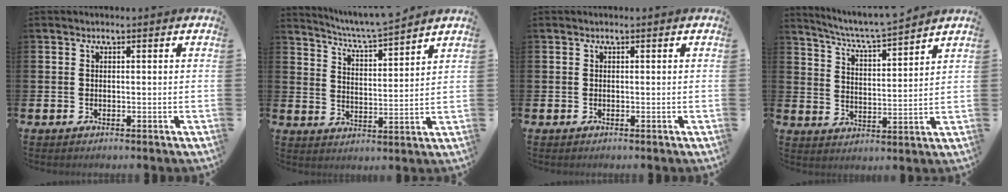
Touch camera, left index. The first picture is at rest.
{"total": 5.6, "force": [5.5, -0.4, 1.0], "torque": [-0.040, -0.041, 0.094]}
{"total": 0.0}
{"total": 5.7, "force": [5.5, -0.3, 1.4], "torque": [-0.049, -0.045, 0.092]}